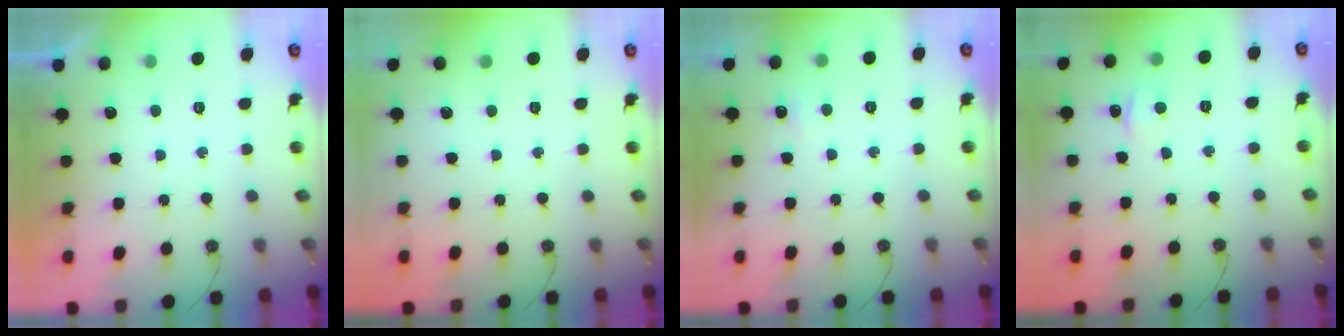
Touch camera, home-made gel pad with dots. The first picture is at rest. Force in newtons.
{"total": 0.0}
{"total": 2.7, "press": 2.7, "slide": 0.6}
{"total": 2.3, "press": 2.2, "slide": 0.3}